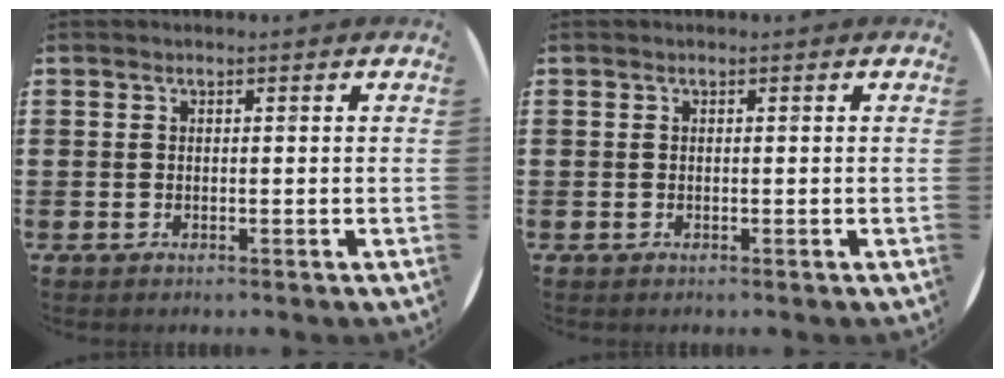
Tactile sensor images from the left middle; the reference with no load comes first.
{"total": 0.0}